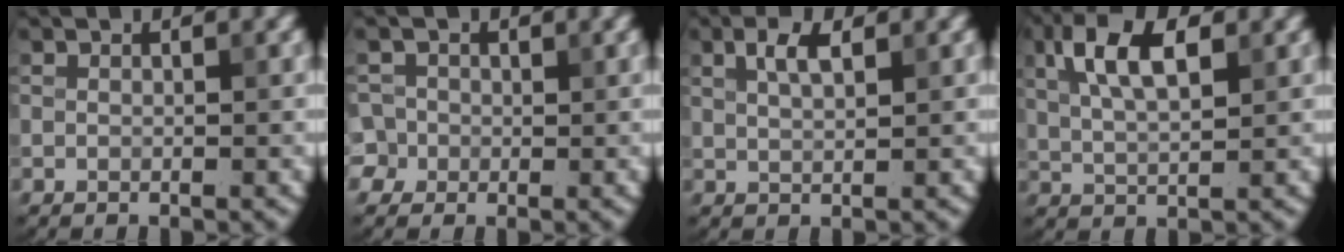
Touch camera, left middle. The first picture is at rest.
{"total": 3.2, "force": [0.1, 3.0, 1.0], "torque": [-0.008, 0.030, -0.019]}
{"total": 2.2, "force": [1.1, 0.8, 1.8], "torque": [-0.035, 0.004, 0.021]}
{"total": 6.2, "force": [2.3, 2.7, 5.2], "torque": [-0.101, 0.009, 0.039]}